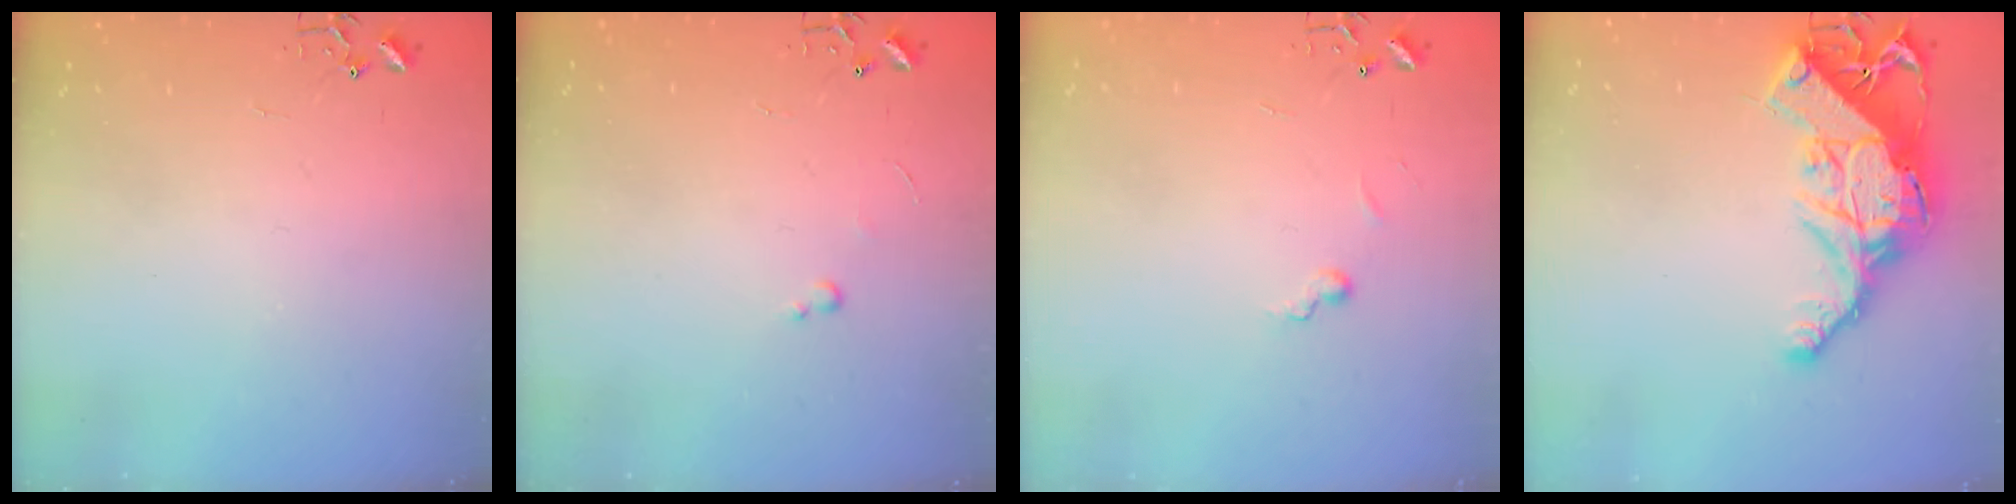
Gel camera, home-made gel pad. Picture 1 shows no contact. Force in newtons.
{"total": 2.4, "press": 2.3, "slide": 0.4}
{"total": 5.6, "press": 5.6, "slide": 0.5}
{"total": 18.1, "press": 18.0, "slide": 1.6}